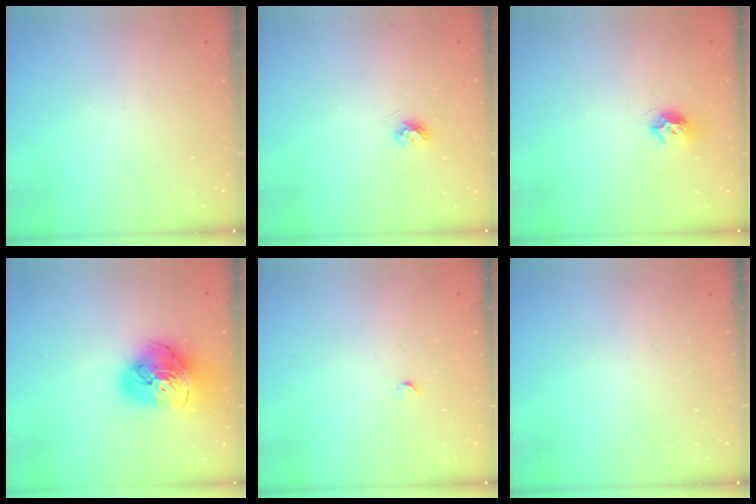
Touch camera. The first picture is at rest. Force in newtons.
{"total": 3.9, "press": 3.8, "slide": 0.7}
{"total": 7.6, "press": 7.6, "slide": 0.2}
{"total": 19.9, "press": 19.8, "slide": 2.2}
{"total": 2.4, "press": 2.4, "slide": 0.3}
{"total": 0.0}